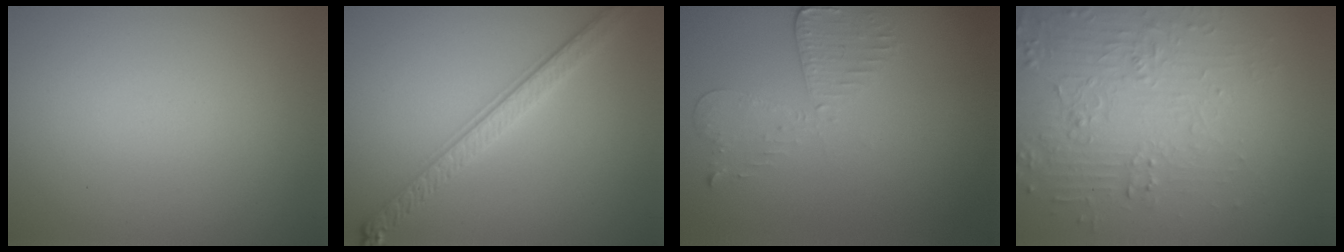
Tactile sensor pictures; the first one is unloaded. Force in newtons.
{"total": 3.3, "press": 2.9, "slide": 1.5}
{"total": 2.9, "press": 2.6, "slide": 1.4}
{"total": 4.4, "press": 4.3, "slide": 0.7}